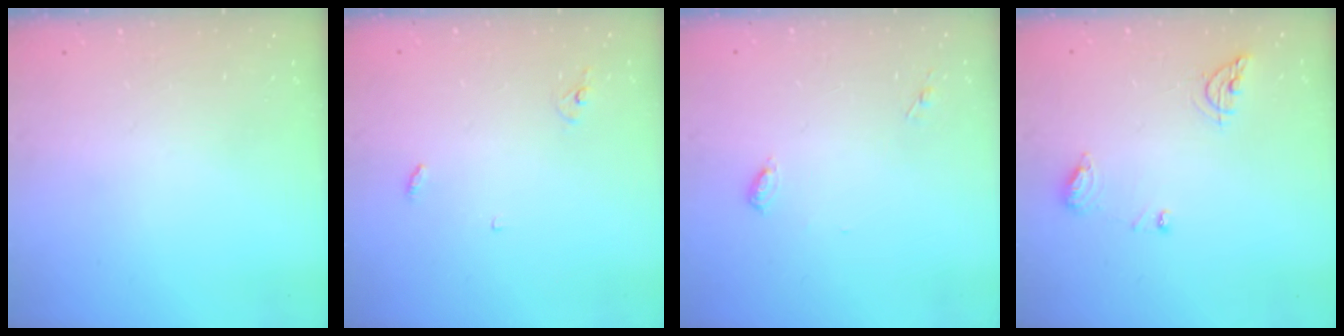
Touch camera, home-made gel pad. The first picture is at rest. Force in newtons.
{"total": 2.9, "press": 2.9, "slide": 0.2}
{"total": 4.6, "press": 4.6, "slide": 0.4}
{"total": 8.0, "press": 8.0, "slide": 0.9}